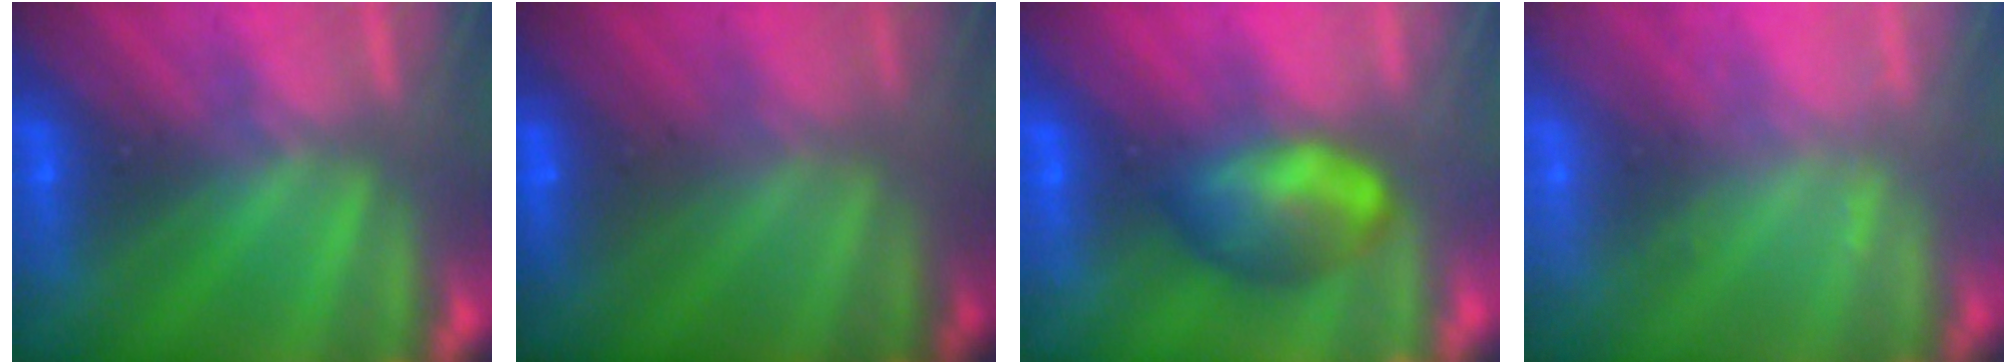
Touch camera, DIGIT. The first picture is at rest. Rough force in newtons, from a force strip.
{"total": 2.4}
{"total": 7.5}
{"total": 7.0}